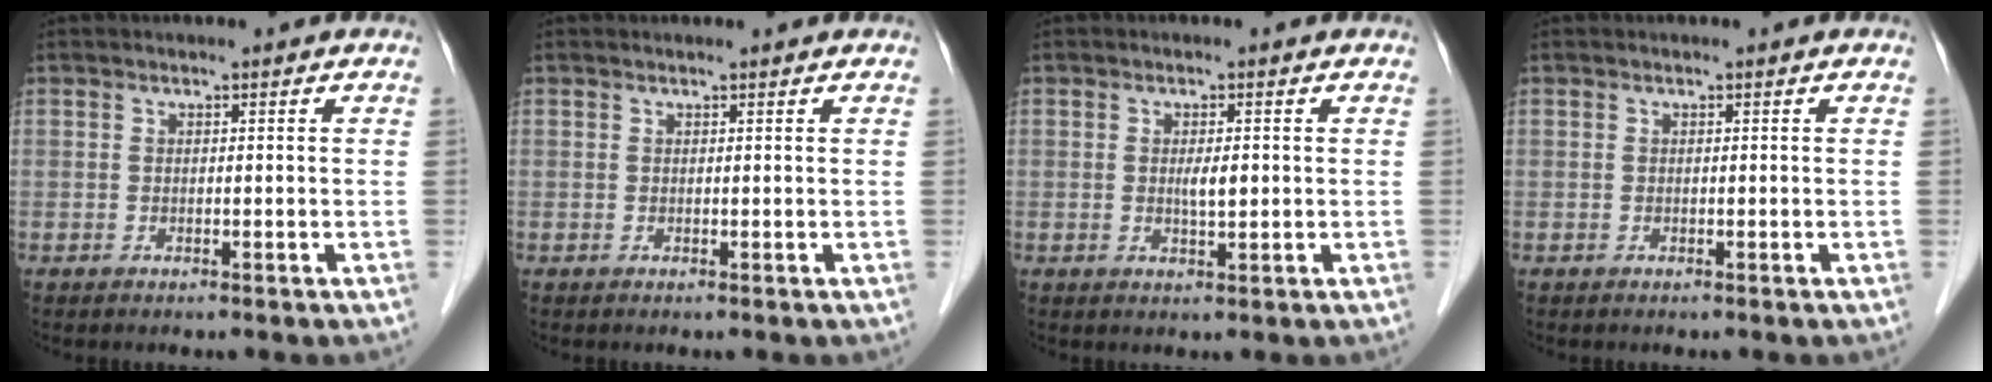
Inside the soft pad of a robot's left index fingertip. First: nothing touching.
{"total": 1.0, "force": [1.0, 0.1, 0.1], "torque": [-0.009, 0.008, 0.013]}
{"total": 2.2, "force": [0.0, 0.5, 2.1], "torque": [-0.040, -0.004, 0.001]}
{"total": 0.0}